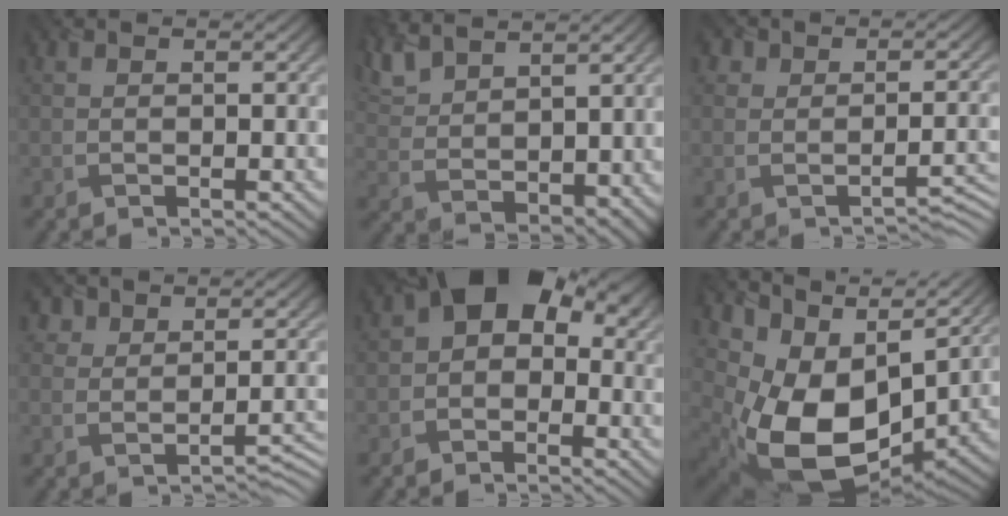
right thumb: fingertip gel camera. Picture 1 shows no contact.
{"total": 8.4, "force": [6.0, 3.6, 4.7], "torque": [-0.125, 0.006, 0.128]}
{"total": 2.2, "force": [-0.7, 1.7, 1.2], "torque": [-0.005, 0.002, -0.016]}
{"total": 2.8, "force": [0.6, 2.4, 1.3], "torque": [-0.011, -0.004, 0.005]}
{"total": 8.4, "force": [0.8, 6.0, 5.8], "torque": [-0.076, 0.011, -0.005]}
{"total": 15.2, "force": [2.6, 10.5, 10.6], "torque": [-0.215, -0.031, 0.066]}